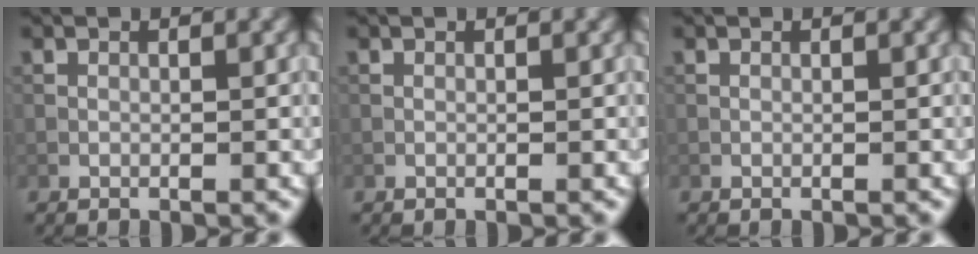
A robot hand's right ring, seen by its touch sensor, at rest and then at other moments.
{"total": 0.0}
{"total": 0.0}